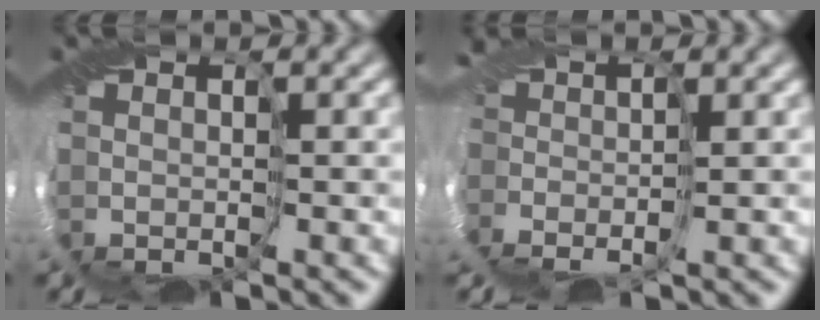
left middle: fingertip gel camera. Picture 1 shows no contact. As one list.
[{"total": 2.6, "force": [-0.7, 1.6, 1.9], "torque": [-0.042, 0.005, -0.022]}]